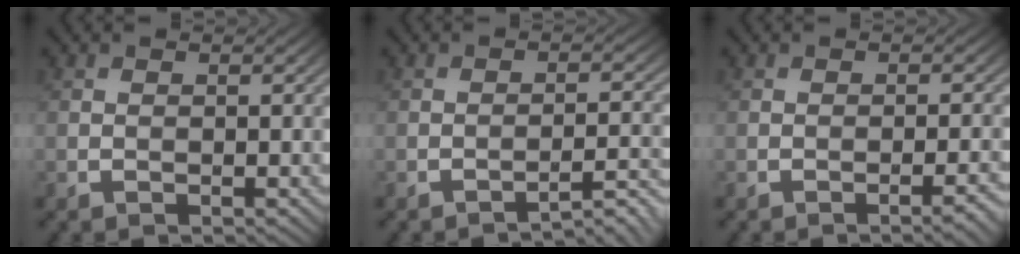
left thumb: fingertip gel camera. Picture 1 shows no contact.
{"total": 2.9, "force": [-2.8, -0.6, 0.6], "torque": [-0.007, 0.014, -0.037]}
{"total": 1.7, "force": [-1.3, -0.5, 0.9], "torque": [-0.016, 0.005, -0.020]}